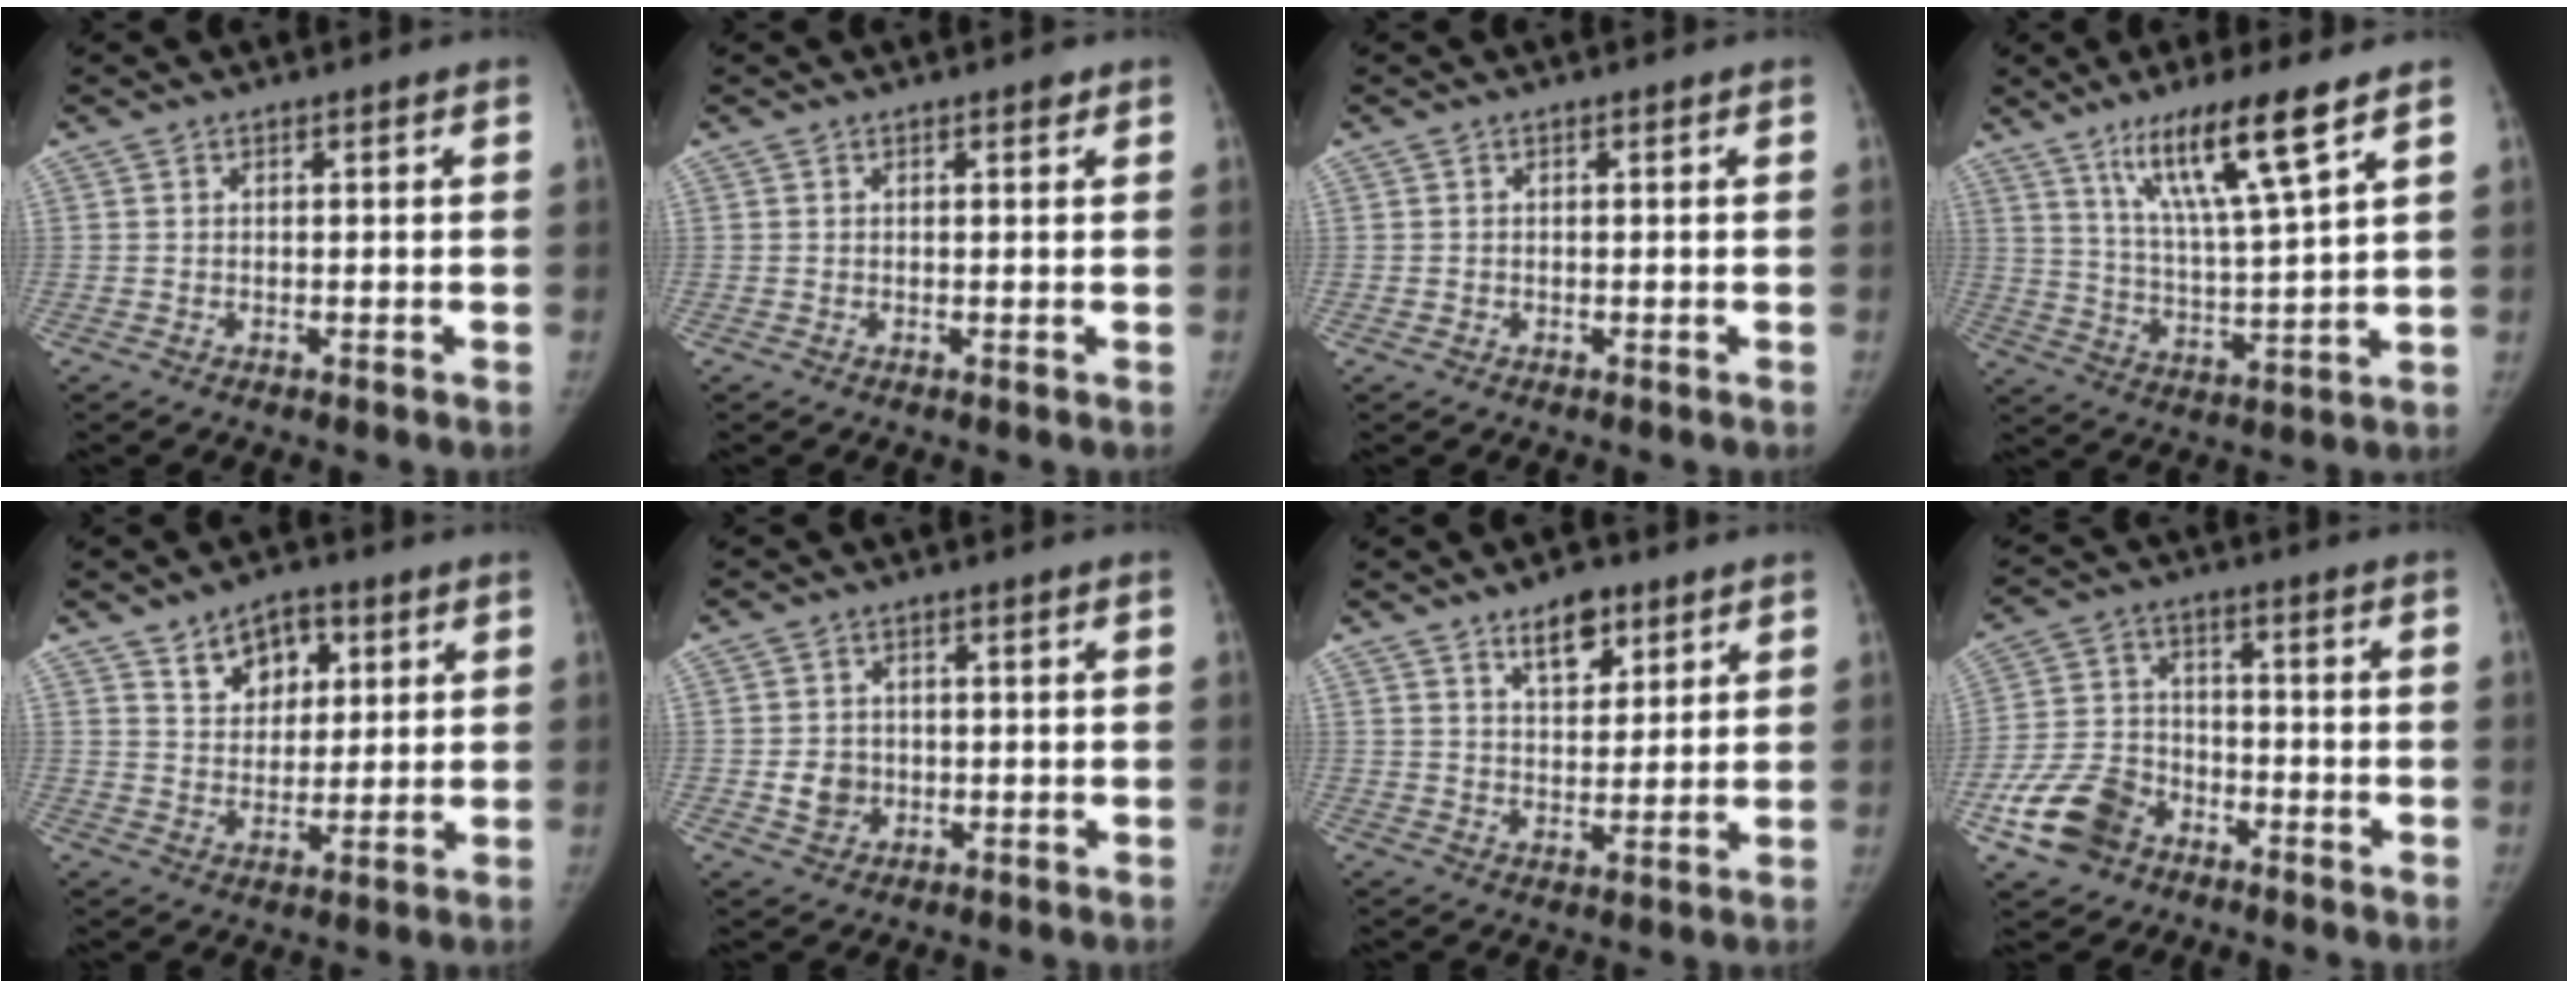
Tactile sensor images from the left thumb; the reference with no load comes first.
{"total": 0.9, "force": [0.6, 0.4, 0.5], "torque": [-0.004, -0.002, 0.006]}
{"total": 0.6, "force": [-0.2, 0.6, 0.0], "torque": [0.001, 0.004, -0.005]}
{"total": 13.9, "force": [8.3, 1.0, 11.1], "torque": [-0.200, -0.044, 0.155]}
{"total": 8.5, "force": [4.1, 5.9, 4.4], "torque": [-0.030, -0.020, 0.068]}
{"total": 4.3, "force": [-0.6, 3.9, 1.8], "torque": [-0.014, 0.004, -0.006]}
{"total": 7.4, "force": [4.6, 3.9, 4.2], "torque": [-0.038, -0.027, 0.073]}
{"total": 11.8, "force": [-6.5, 8.4, 5.2], "torque": [-0.089, 0.035, -0.122]}